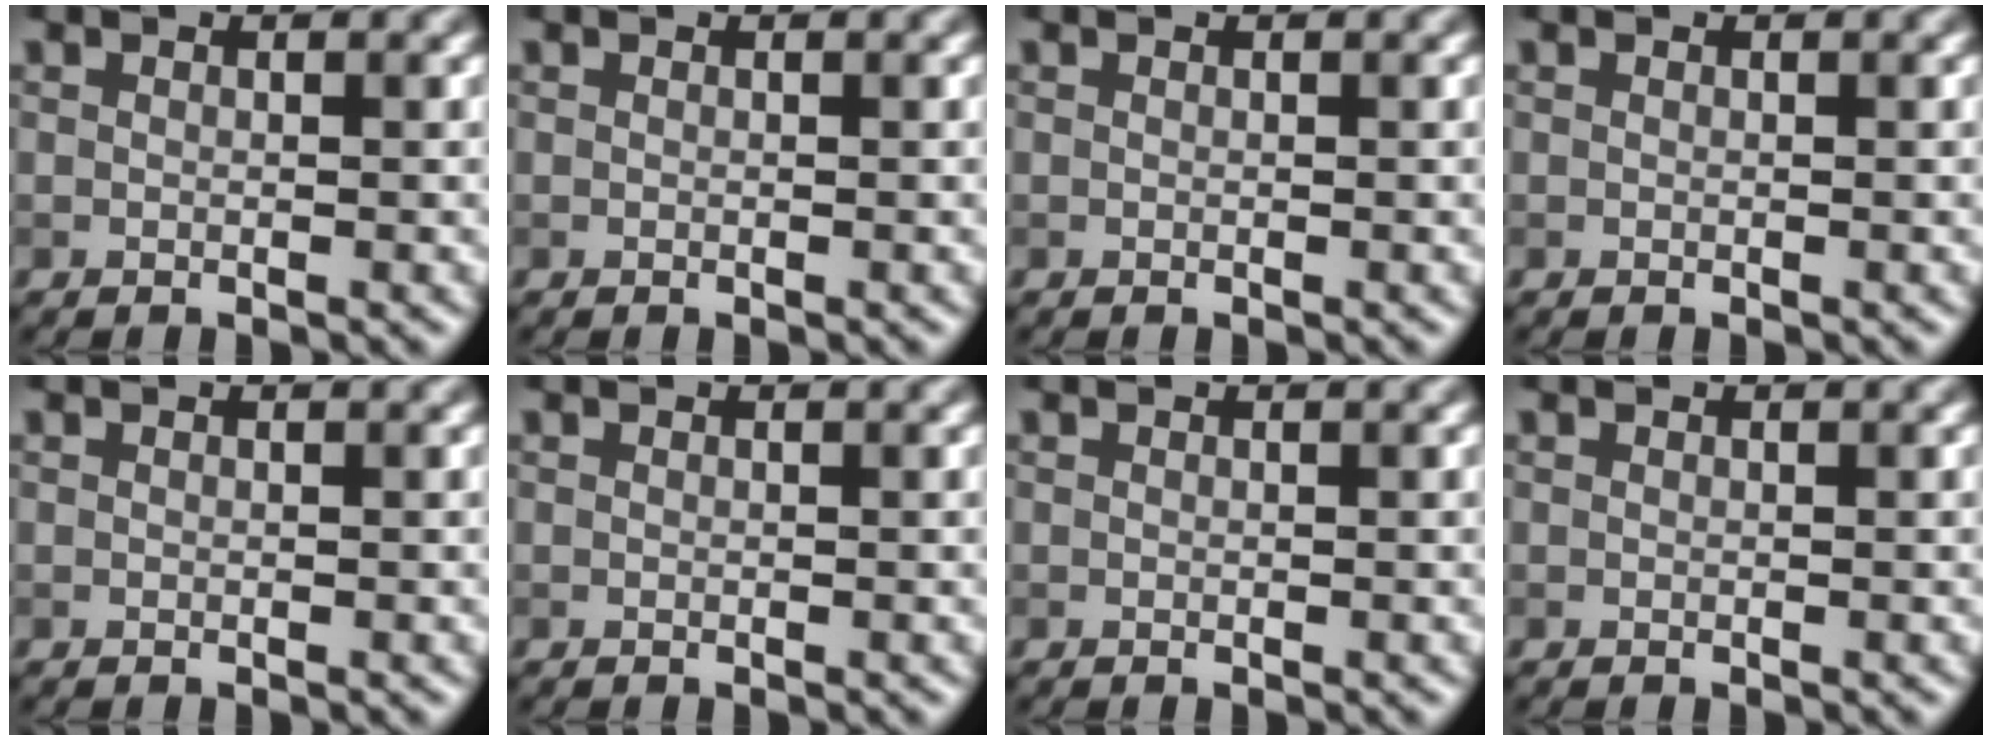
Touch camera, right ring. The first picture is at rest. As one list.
[{"total": 0.0}, {"total": 0.0}, {"total": 0.0}, {"total": 0.0}, {"total": 0.0}, {"total": 0.0}, {"total": 0.0}]